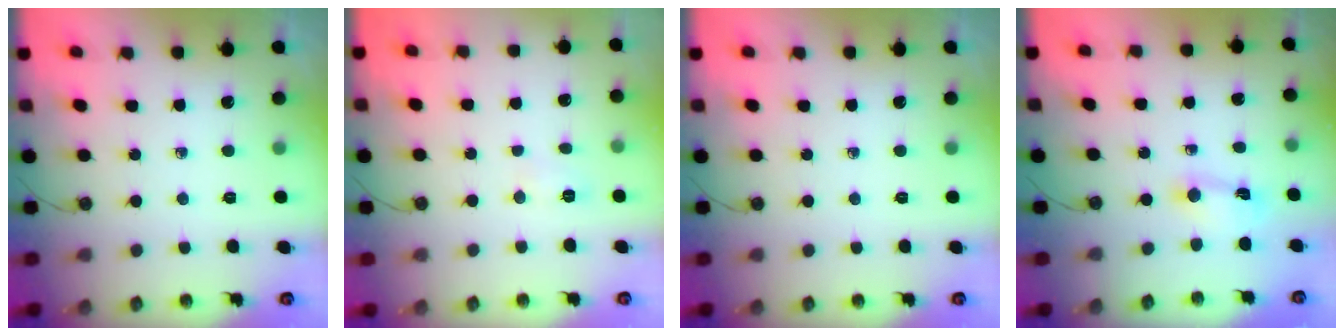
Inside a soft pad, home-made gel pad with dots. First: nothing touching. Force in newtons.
{"total": 3.6, "press": 3.6, "slide": 0.7}
{"total": 0.0}
{"total": 2.2, "press": 2.2, "slide": 0.3}